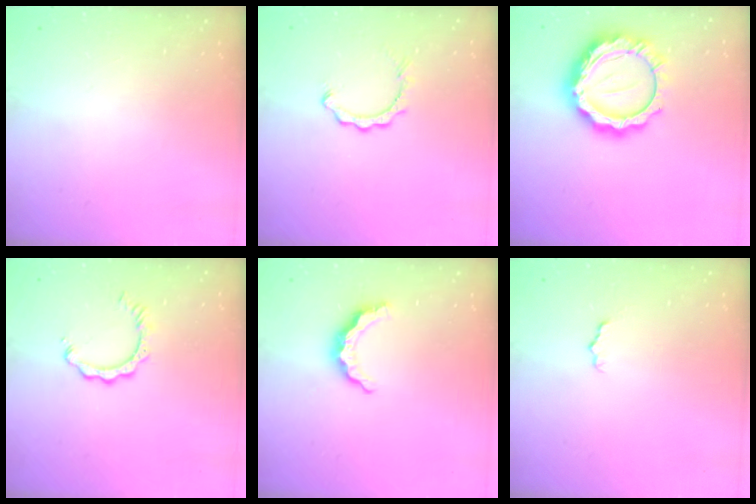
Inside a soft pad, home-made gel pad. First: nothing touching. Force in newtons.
{"total": 2.3, "press": 2.3, "slide": 0.3}
{"total": 16.8, "press": 16.8, "slide": 1.2}
{"total": 3.8, "press": 3.7, "slide": 0.2}
{"total": 6.4, "press": 6.4, "slide": 0.8}
{"total": 2.9, "press": 2.9, "slide": 0.3}